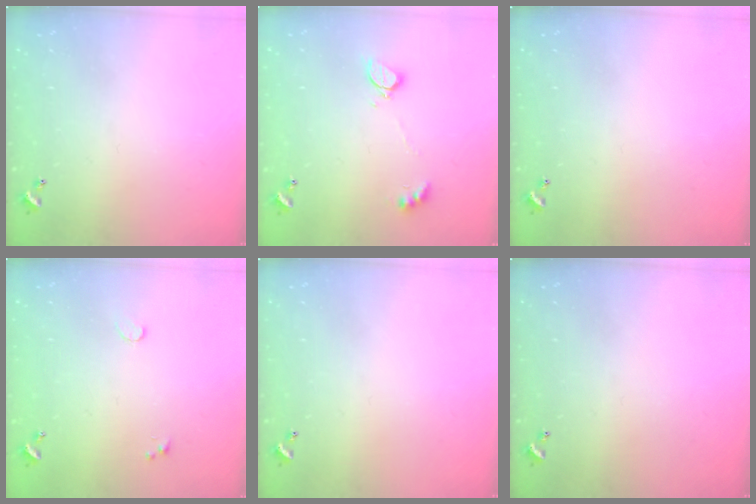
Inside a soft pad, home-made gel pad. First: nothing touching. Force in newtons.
{"total": 2.3, "press": 2.3, "slide": 0.5}
{"total": 0.0}
{"total": 0.5, "press": 0.4, "slide": 0.3}
{"total": 0.0}
{"total": 0.0}